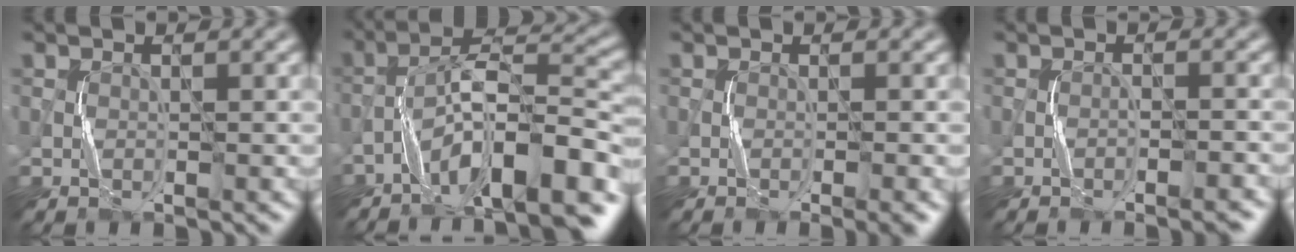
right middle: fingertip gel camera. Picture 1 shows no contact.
{"total": 10.9, "force": [-6.7, 2.7, 8.1], "torque": [-0.122, 0.021, -0.118]}
{"total": 1.3, "force": [-0.6, -0.1, 1.1], "torque": [-0.017, -0.003, -0.008]}
{"total": 1.7, "force": [-1.2, 0.1, 1.2], "torque": [-0.019, 0.012, -0.017]}